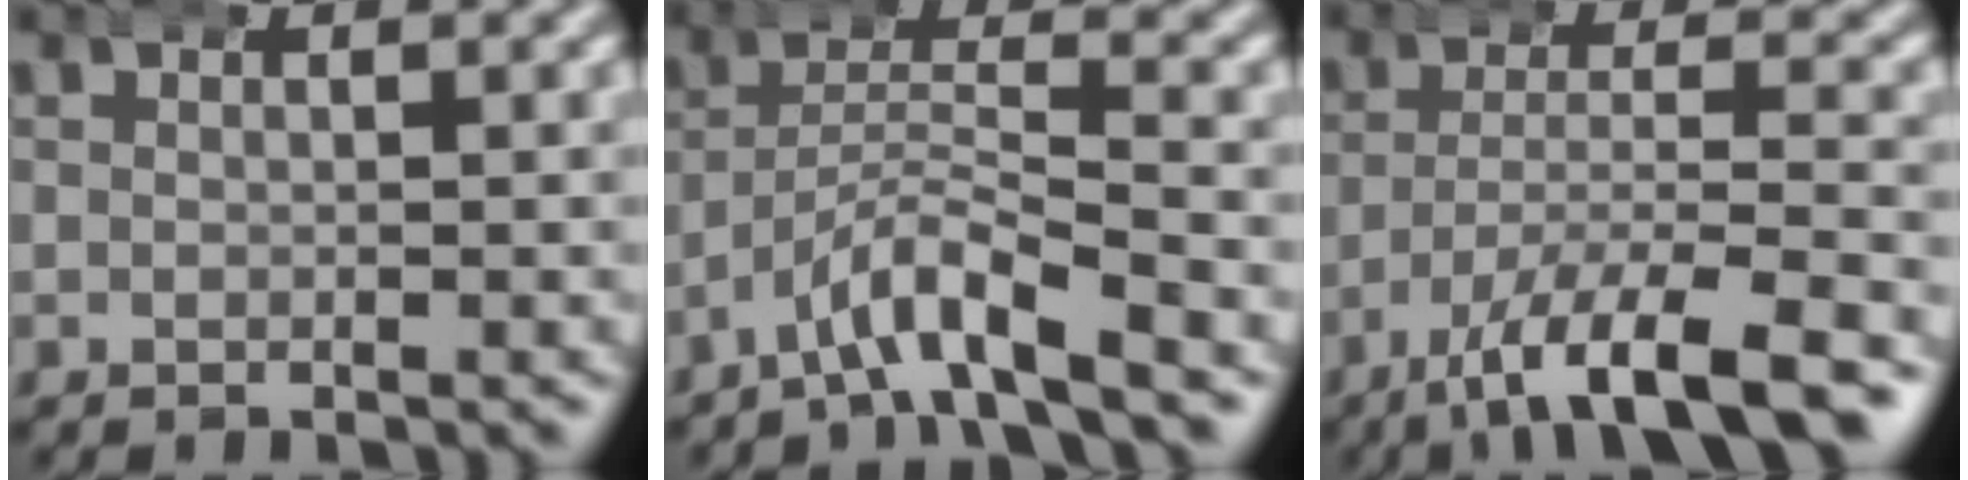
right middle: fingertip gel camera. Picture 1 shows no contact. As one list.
[{"total": 4.9, "force": [-3.7, 1.1, 3.0], "torque": [-0.052, 0.003, -0.067]}, {"total": 8.0, "force": [-5.3, 1.9, 5.7], "torque": [-0.100, -0.015, -0.079]}]